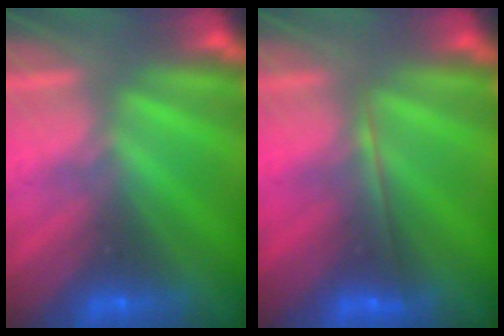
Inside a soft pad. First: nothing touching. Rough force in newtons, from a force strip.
{"total": 1.8}